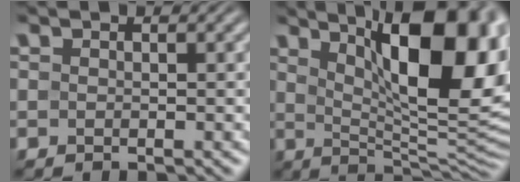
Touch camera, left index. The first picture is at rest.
{"total": 15.2, "force": [5.8, 5.0, 13.1], "torque": [-0.173, 0.005, 0.095]}